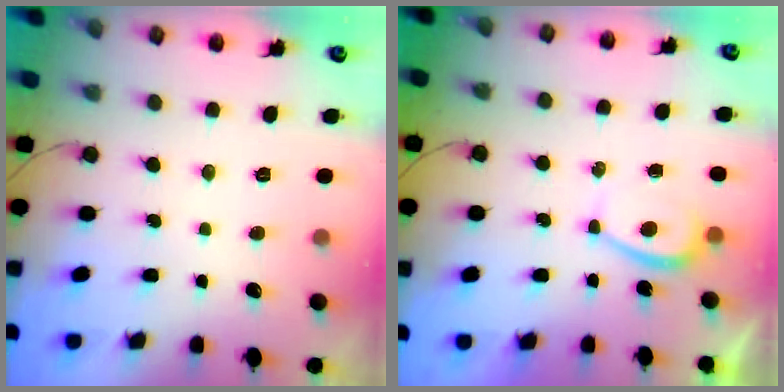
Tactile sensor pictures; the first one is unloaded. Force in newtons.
{"total": 3.4, "press": 3.4, "slide": 0.5}